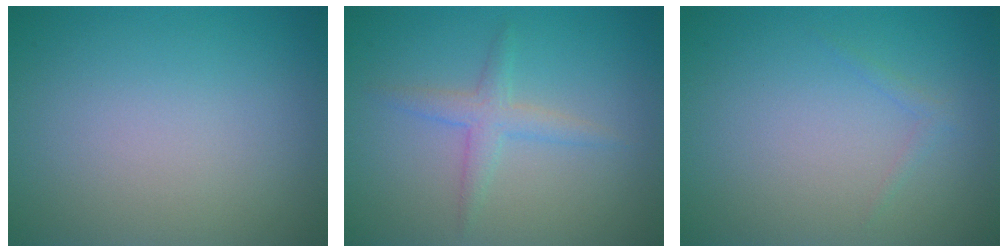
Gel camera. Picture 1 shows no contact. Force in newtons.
{"total": 2.2, "press": 2.2, "slide": 0.1}
{"total": 0.7, "press": 0.7, "slide": 0.1}